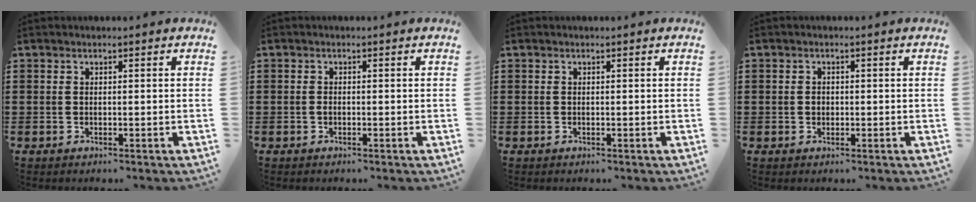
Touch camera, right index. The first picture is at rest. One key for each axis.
{"total": 0.7, "fx": -0.3, "fy": 0.4, "fz": 0.5, "tx": -0.012, "ty": -0.002, "tz": -0.005}
{"total": 0.0}
{"total": 1.1, "fx": -0.1, "fy": 0.9, "fz": 0.6, "tx": -0.014, "ty": 0.004, "tz": -0.002}